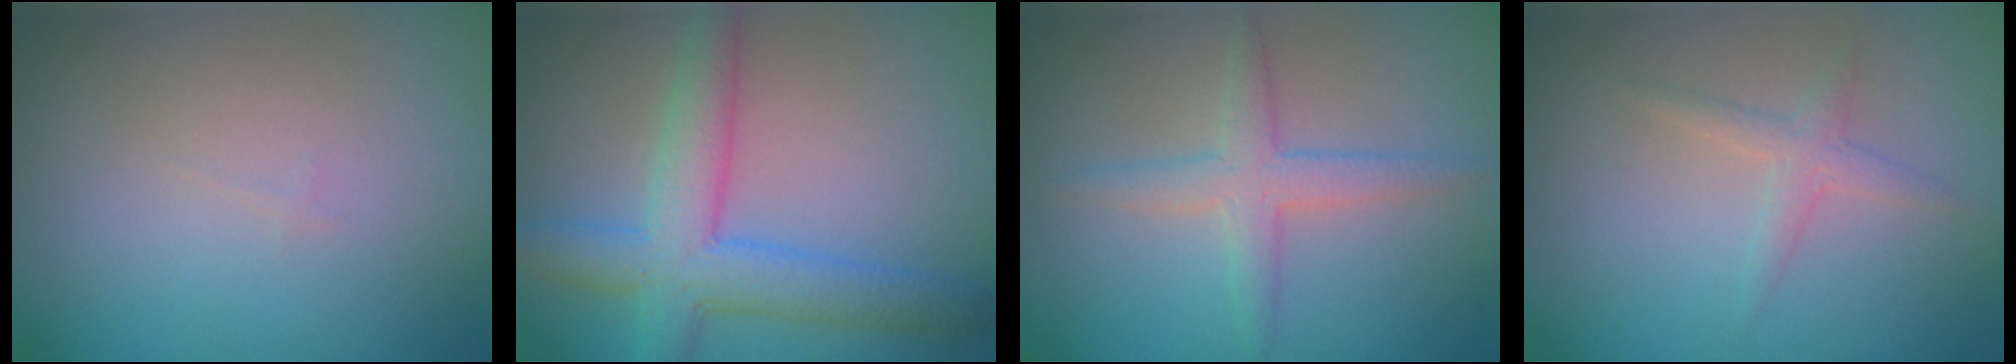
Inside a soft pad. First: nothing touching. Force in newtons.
{"total": 6.0, "press": 6.0, "slide": 0.2}
{"total": 2.8, "press": 2.8, "slide": 0.0}
{"total": 1.6, "press": 1.6, "slide": 0.0}